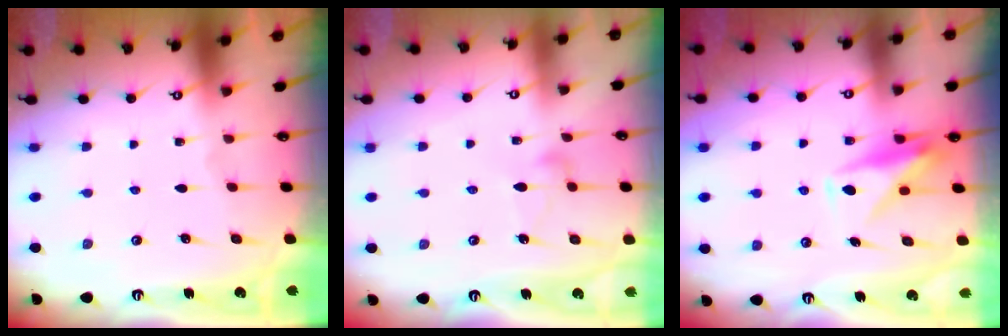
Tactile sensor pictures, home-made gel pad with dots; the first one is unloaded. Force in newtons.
{"total": 9.1, "press": 9.1, "slide": 0.5}
{"total": 10.2, "press": 10.2, "slide": 0.6}